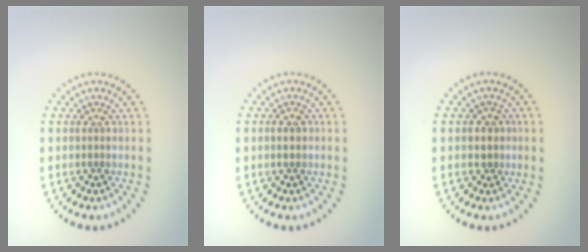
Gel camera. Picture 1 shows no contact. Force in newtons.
{"total": 0.9, "press": 0.9, "slide": 0.1}
{"total": 1.5, "press": 1.3, "slide": 0.7}